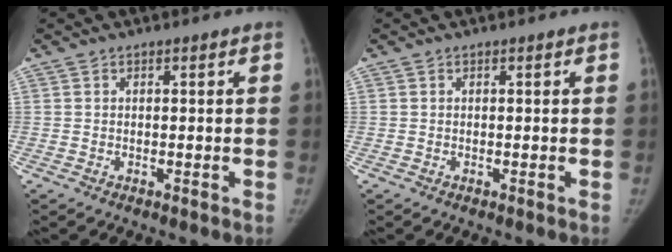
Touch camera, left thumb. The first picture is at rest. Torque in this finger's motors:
{"motor_torque": [0.00, 0.00, 0.18, -0.15, 0.00]}